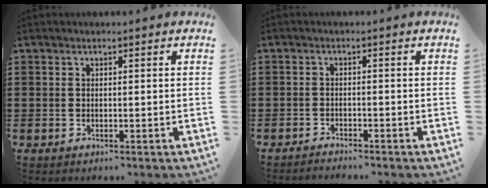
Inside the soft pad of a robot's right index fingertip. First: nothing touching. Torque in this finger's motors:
{"motor_torque": [-0.07, -0.12, -0.20, -0.05]}